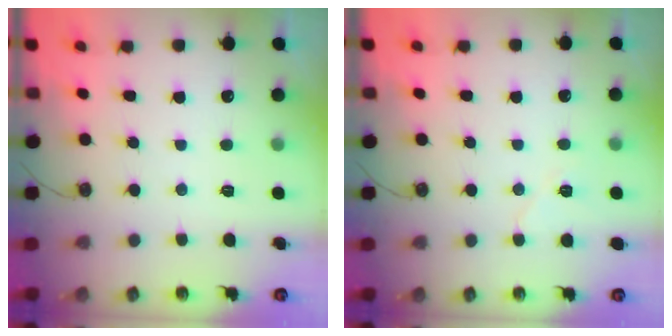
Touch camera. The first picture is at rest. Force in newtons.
{"total": 5.5, "press": 5.0, "slide": 2.3}